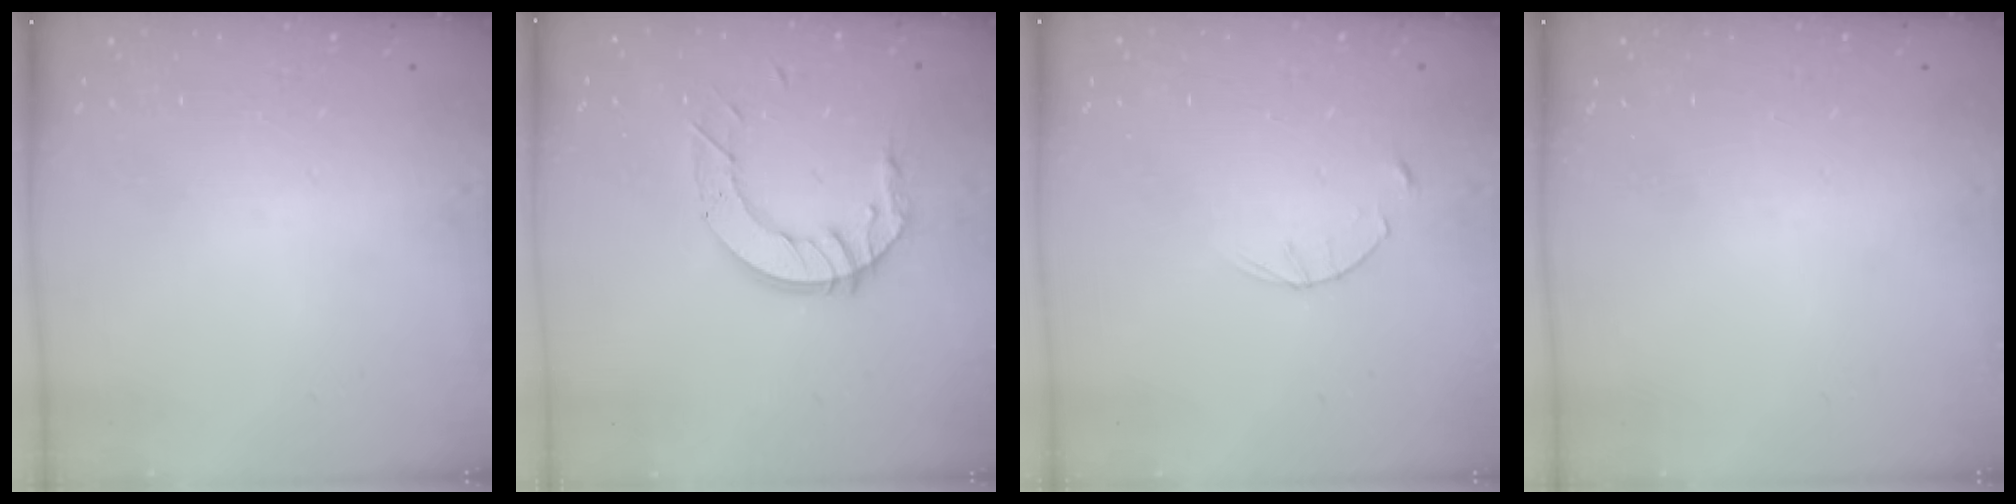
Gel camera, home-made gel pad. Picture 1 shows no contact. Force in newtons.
{"total": 10.6, "press": 10.5, "slide": 1.0}
{"total": 2.8, "press": 2.8, "slide": 0.4}
{"total": 0.0}